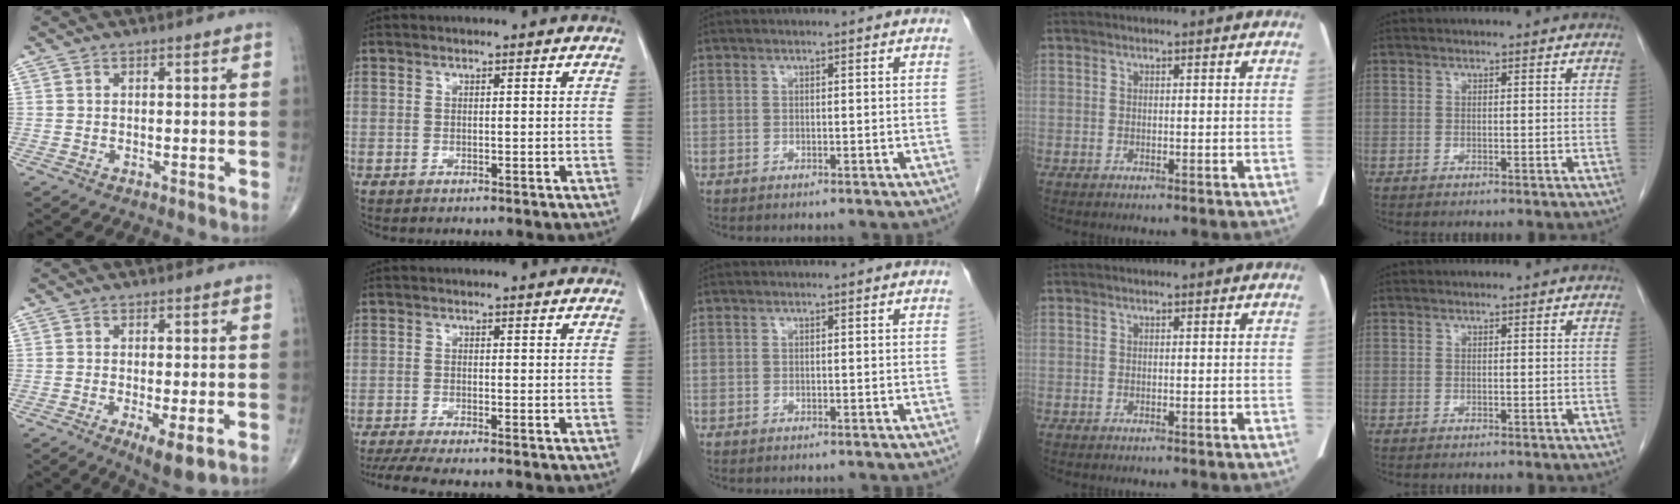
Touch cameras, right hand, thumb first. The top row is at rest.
{"thumb": {"total": 6.0, "force": [-2.0, 1.6, 5.4], "torque": [-0.091, -0.018, -0.030]}, "index": {"total": 7.2, "force": [-6.0, 0.2, 3.9], "torque": [-0.057, -0.015, -0.097]}}